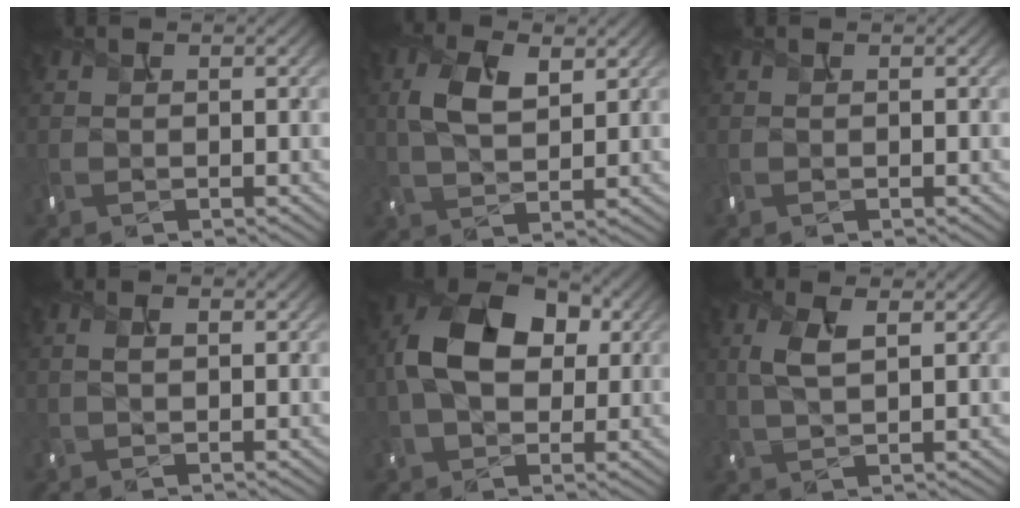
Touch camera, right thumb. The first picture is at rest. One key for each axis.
{"total": 6.4, "fx": 2.1, "fy": 3.4, "fz": 5.1, "tx": -0.118, "ty": 0.004, "tz": 0.038}
{"total": 0.0}
{"total": 1.6, "fx": 0.4, "fy": 0.9, "fz": 1.3, "tx": -0.023, "ty": -0.008, "tz": 0.008}
{"total": 12.1, "fx": 1.6, "fy": 7.9, "fz": 9.1, "tx": -0.192, "ty": 0.019, "tz": 0.018}
{"total": 4.2, "fx": 1.3, "fy": 1.6, "fz": 3.6, "tx": -0.090, "ty": 0.003, "tz": 0.028}